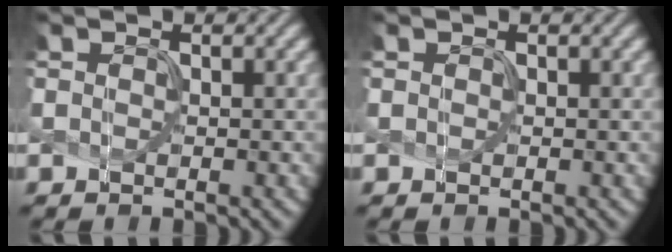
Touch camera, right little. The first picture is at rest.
{"total": 0.0}